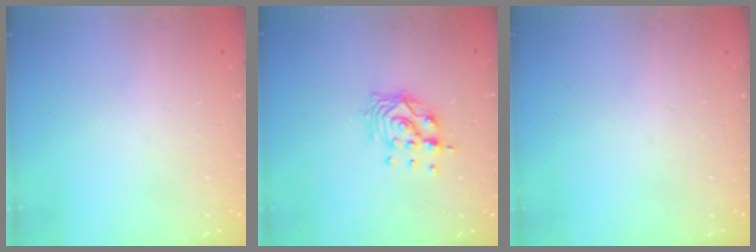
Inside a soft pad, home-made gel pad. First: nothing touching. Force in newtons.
{"total": 10.7, "press": 10.6, "slide": 1.1}
{"total": 0.0}